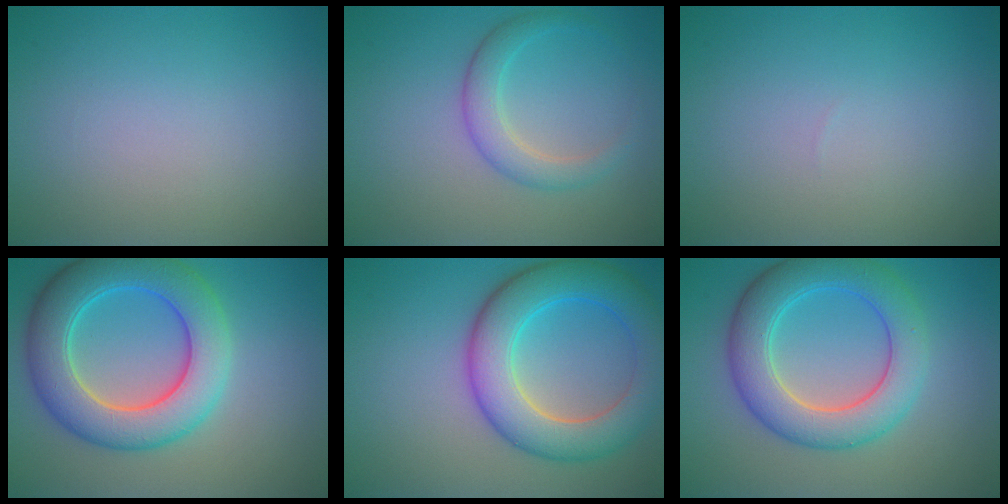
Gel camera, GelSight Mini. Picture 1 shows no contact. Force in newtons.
{"total": 2.8, "press": 2.8, "slide": 0.0}
{"total": 0.0}
{"total": 8.4, "press": 8.4, "slide": 0.2}
{"total": 7.9, "press": 7.9, "slide": 0.1}
{"total": 7.0, "press": 6.9, "slide": 0.3}